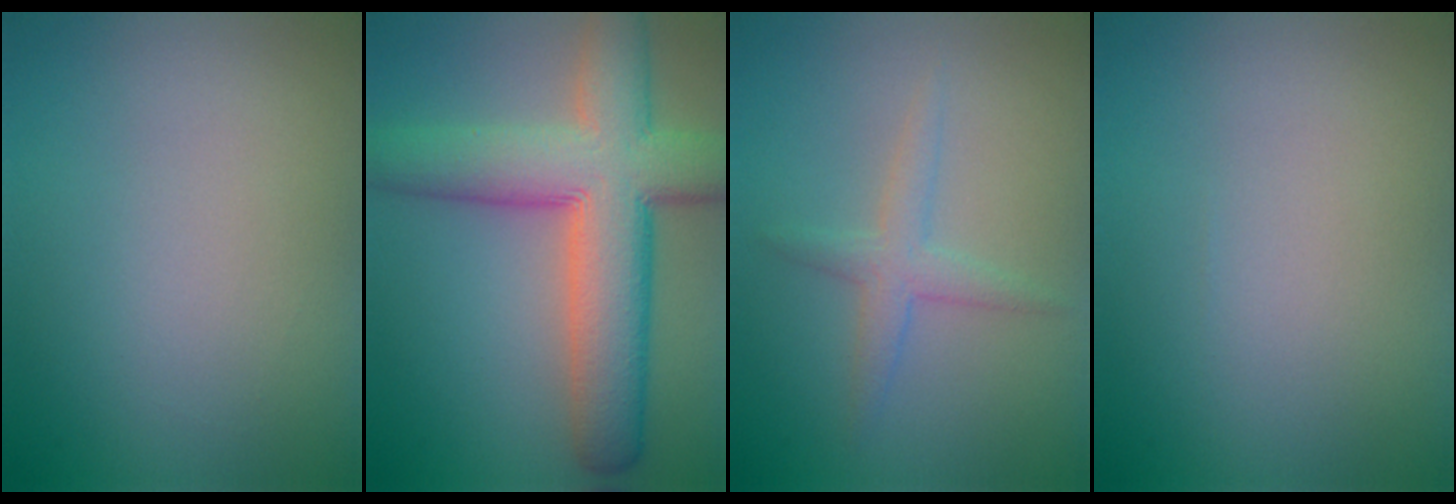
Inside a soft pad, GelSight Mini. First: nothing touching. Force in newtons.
{"total": 10.5, "press": 10.4, "slide": 0.6}
{"total": 2.2, "press": 2.2, "slide": 0.1}
{"total": 0.0}